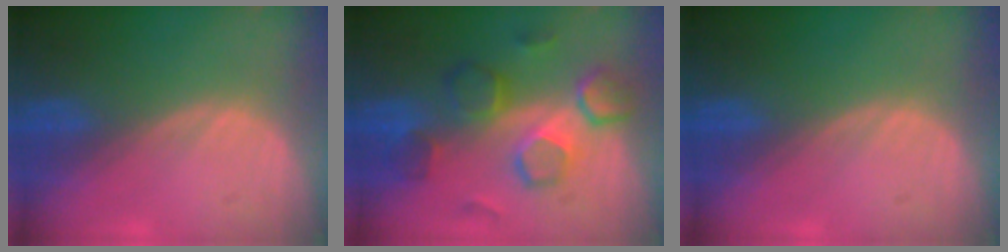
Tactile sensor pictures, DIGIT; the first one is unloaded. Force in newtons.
{"total": 8.4, "press": 8.3, "slide": 1.4}
{"total": 0.0}